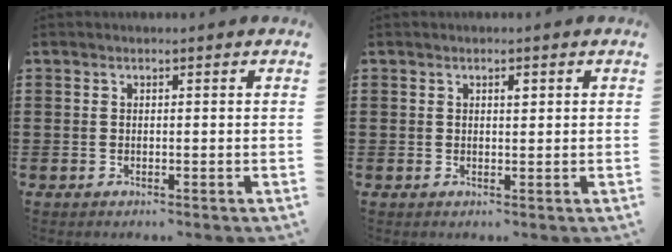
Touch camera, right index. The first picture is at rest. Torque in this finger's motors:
{"motor_torque": [0.34, -0.18, 0.04, 0.02]}